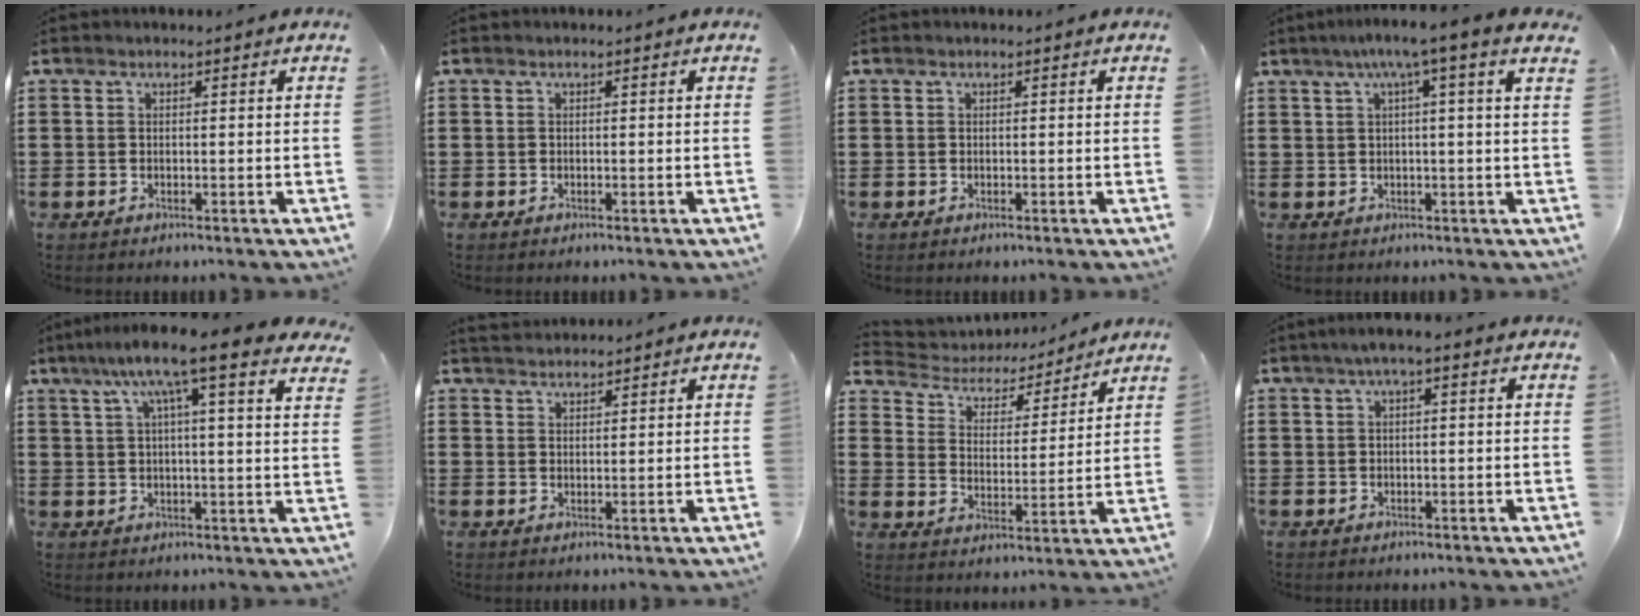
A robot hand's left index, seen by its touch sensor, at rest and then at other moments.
{"total": 0.0}
{"total": 0.0}
{"total": 4.5, "force": [2.0, -0.9, 3.9], "torque": [-0.078, -0.003, 0.029]}
{"total": 10.0, "force": [6.6, 1.0, 7.4], "torque": [-0.149, -0.018, 0.104]}
{"total": 2.1, "force": [2.1, 0.3, -0.1], "torque": [-0.004, 0.002, 0.041]}
{"total": 4.6, "force": [4.4, 1.2, 0.6], "torque": [-0.041, -0.029, 0.071]}
{"total": 1.5, "force": [-0.2, 0.2, 1.5], "torque": [-0.023, -0.001, -0.004]}